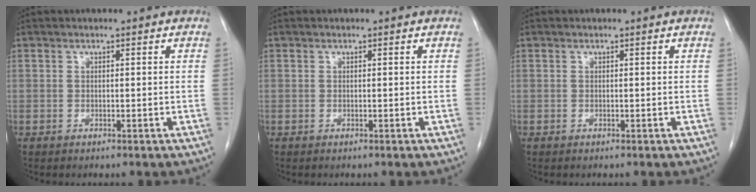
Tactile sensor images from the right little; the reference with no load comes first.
{"total": 0.0}
{"total": 0.0}